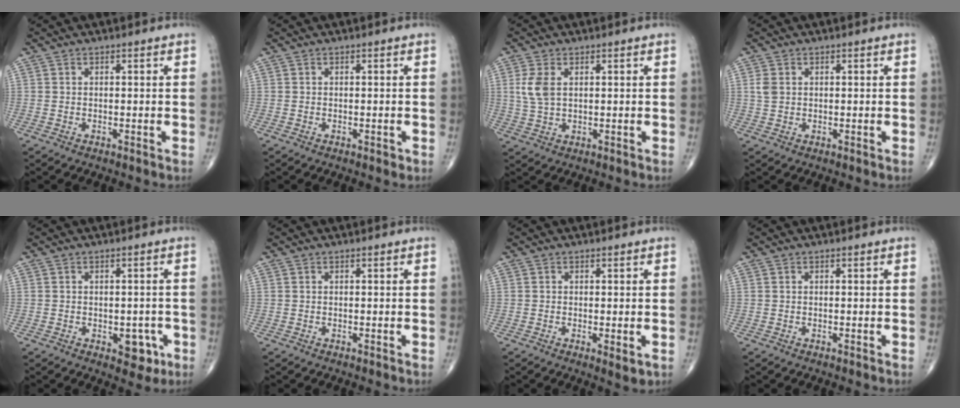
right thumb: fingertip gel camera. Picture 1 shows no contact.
{"total": 0.5, "force": [-0.3, 0.3, 0.3], "torque": [-0.002, 0.000, -0.004]}
{"total": 4.7, "force": [1.2, 2.7, 3.7], "torque": [-0.086, 0.000, 0.028]}
{"total": 2.2, "force": [0.5, 1.7, 1.4], "torque": [-0.029, 0.002, 0.012]}
{"total": 4.9, "force": [-1.7, 3.0, 3.4], "torque": [-0.013, 0.006, -0.017]}
{"total": 0.0}
{"total": 2.4, "force": [-0.5, 0.8, 2.2], "torque": [-0.034, -0.008, -0.007]}
{"total": 0.0}